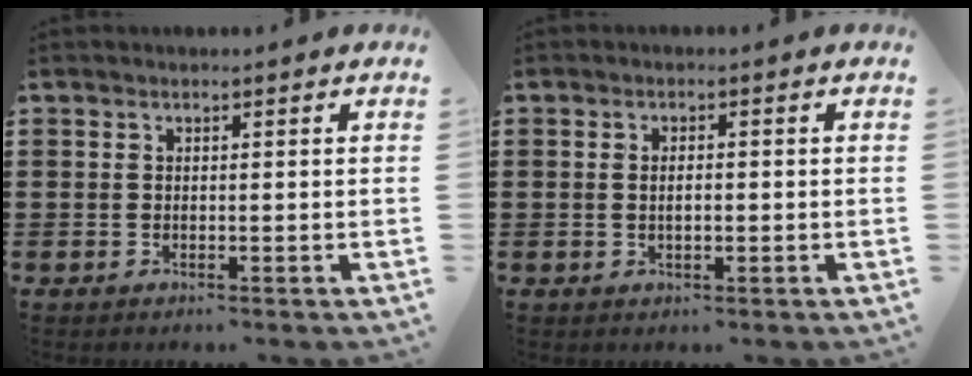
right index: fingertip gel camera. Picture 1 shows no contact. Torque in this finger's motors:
{"motor_torque": [0.56, 1.56, -0.02, 0.00]}